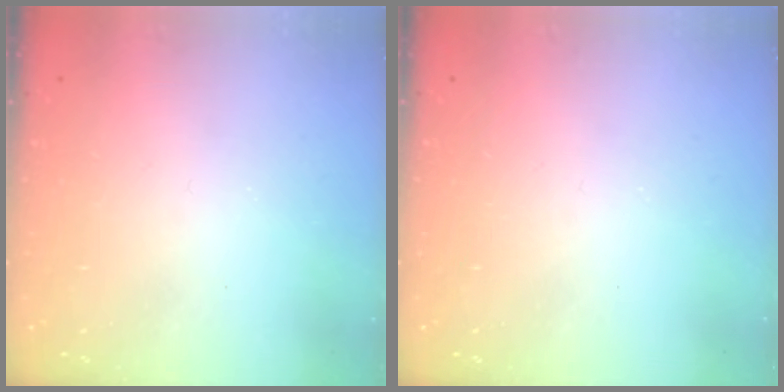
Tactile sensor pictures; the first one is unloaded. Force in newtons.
{"total": 0.0}